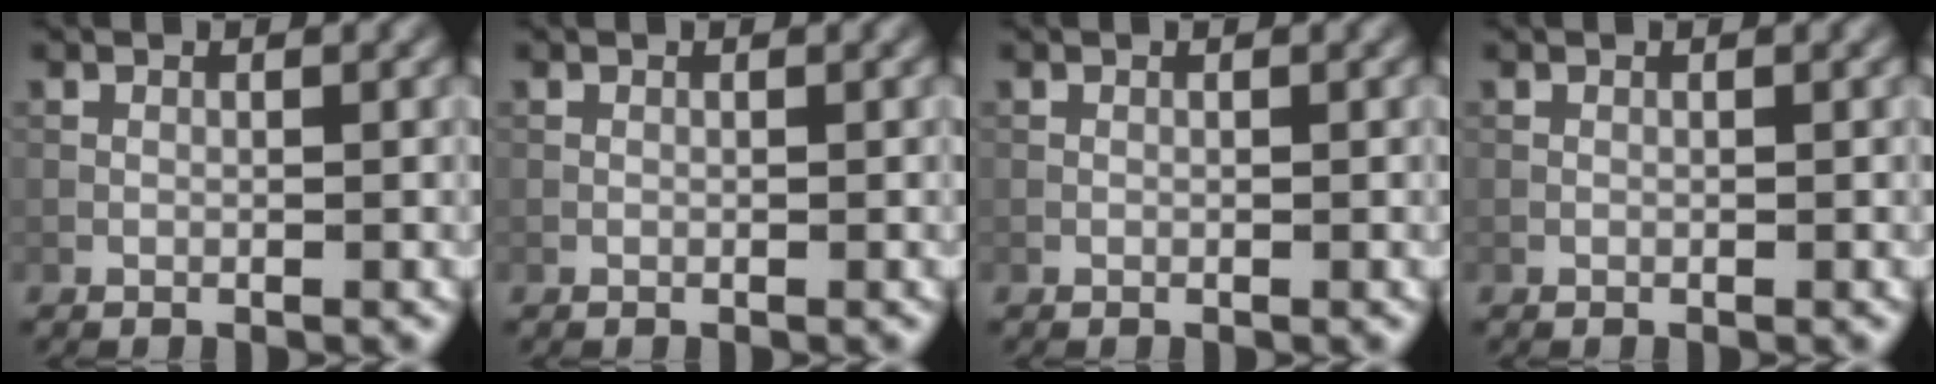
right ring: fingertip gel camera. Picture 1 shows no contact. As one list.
[{"total": 0.0}, {"total": 0.0}, {"total": 0.0}]